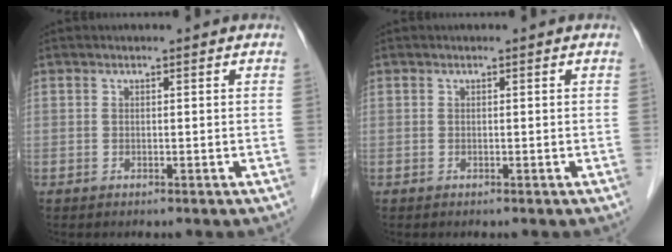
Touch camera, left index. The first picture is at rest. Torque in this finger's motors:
{"motor_torque": [0.00, 0.00, 0.00, 0.00]}